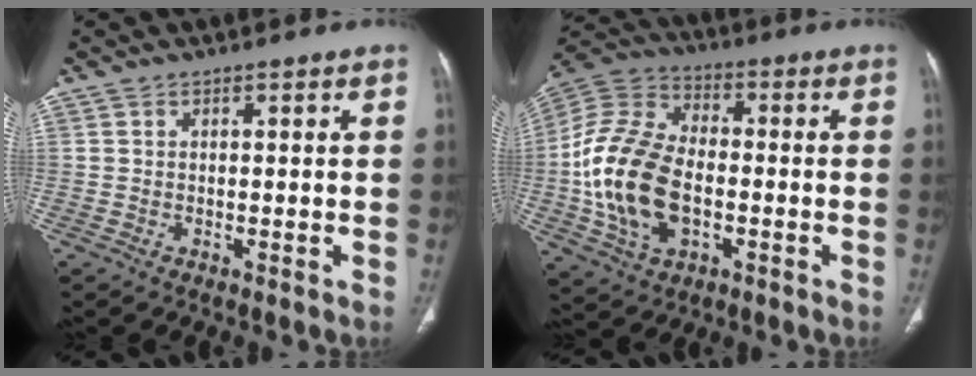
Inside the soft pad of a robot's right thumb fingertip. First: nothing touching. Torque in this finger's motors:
{"motor_torque": [-0.02, 1.34, 1.81, -0.30, 0.16]}